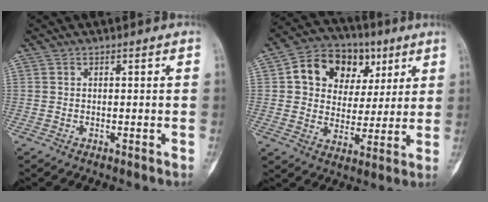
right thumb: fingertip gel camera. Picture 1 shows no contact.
{"total": 15.2, "force": [5.5, 11.8, 7.8], "torque": [-0.079, 0.007, 0.089]}